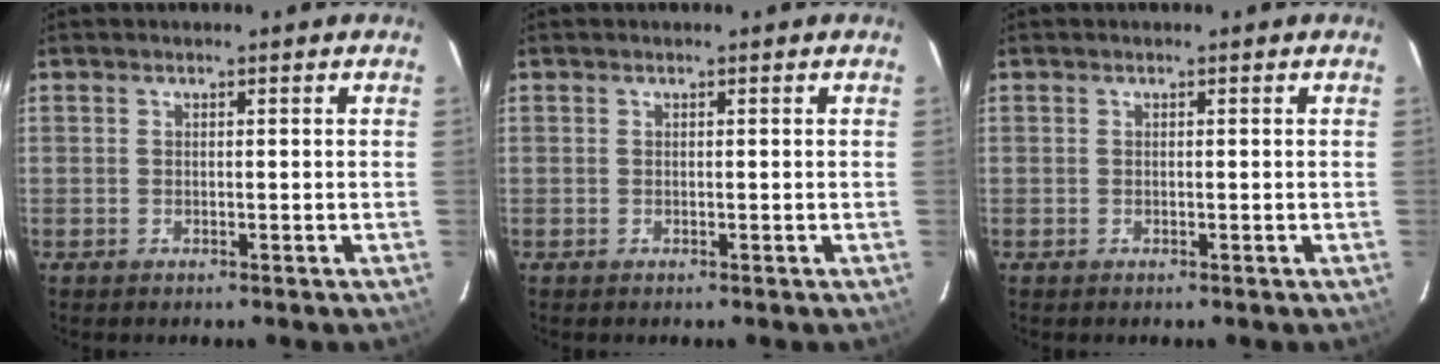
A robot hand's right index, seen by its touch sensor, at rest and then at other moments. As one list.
[{"total": 0.0}, {"total": 0.0}]